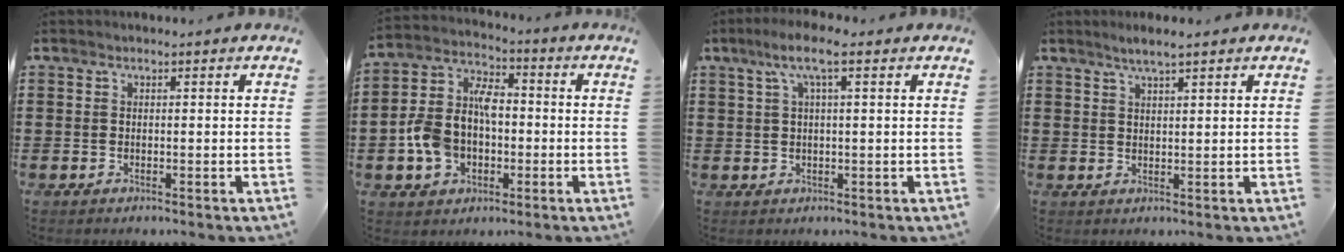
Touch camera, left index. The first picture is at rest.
{"total": 9.9, "force": [-1.1, 7.0, 6.9], "torque": [-0.172, 0.013, -0.024]}
{"total": 4.8, "force": [2.1, 0.7, 4.3], "torque": [-0.088, 0.005, 0.033]}
{"total": 2.6, "force": [2.0, 0.2, 1.7], "torque": [-0.036, 0.003, 0.036]}